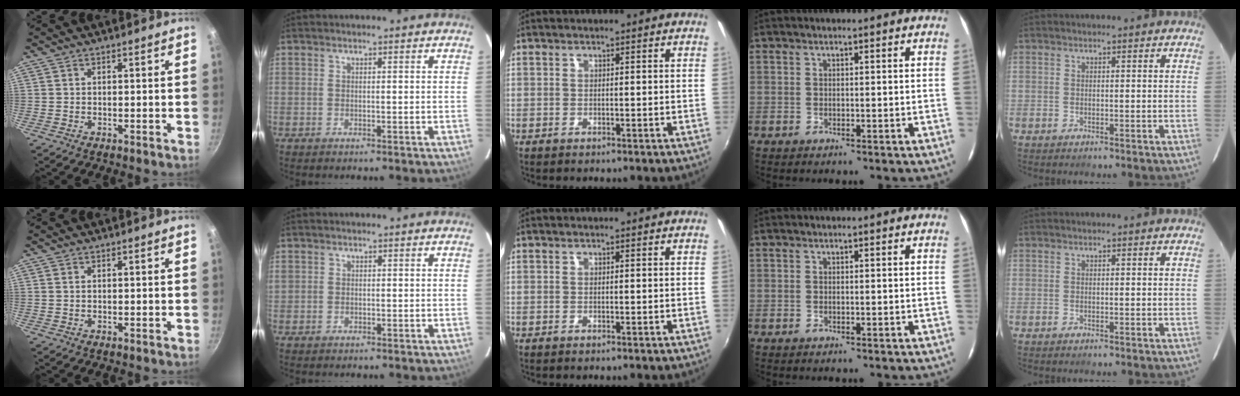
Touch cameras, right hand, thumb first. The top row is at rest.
{"thumb": {"total": 0.5, "force": [0.2, 0.3, 0.4], "torque": [-0.008, 0.001, 0.005]}, "index": {"total": 0.9, "force": [0.0, 0.9, 0.1], "torque": [0.001, 0.001, -0.001]}}